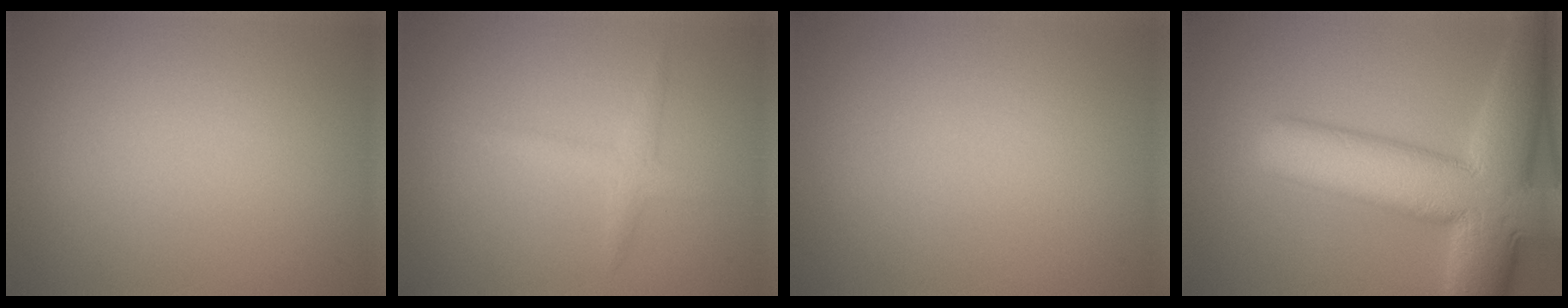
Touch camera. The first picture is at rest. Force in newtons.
{"total": 1.7, "press": 1.7, "slide": 0.1}
{"total": 0.0}
{"total": 12.3, "press": 12.3, "slide": 0.6}